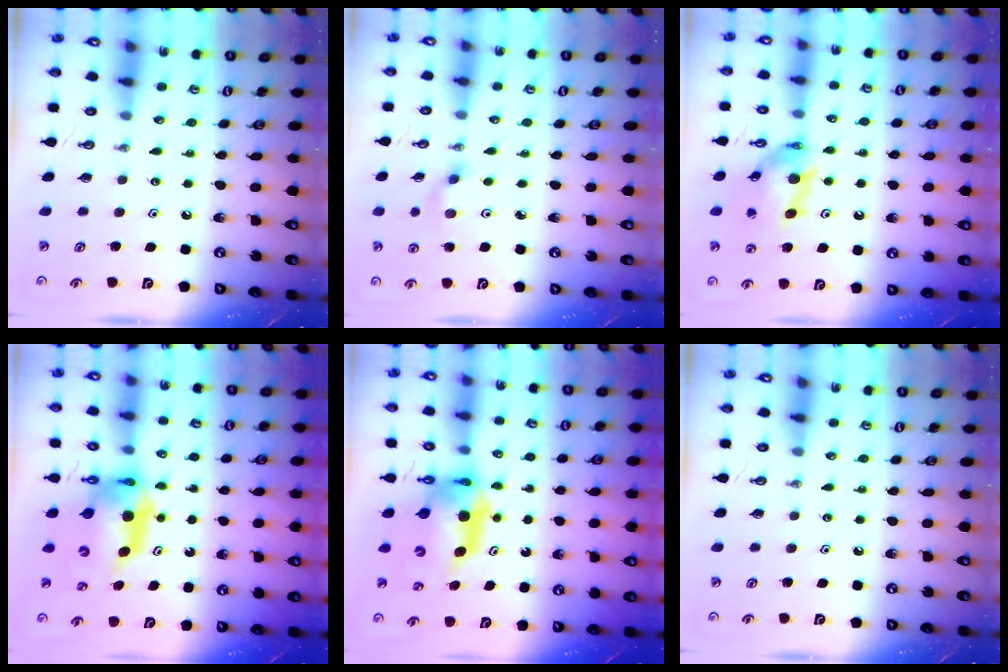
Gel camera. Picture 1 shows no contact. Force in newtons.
{"total": 3.8, "press": 3.6, "slide": 1.4}
{"total": 10.9, "press": 10.9, "slide": 1.2}
{"total": 9.5, "press": 9.5, "slide": 1.0}
{"total": 9.5, "press": 9.5, "slide": 1.0}
{"total": 0.0}